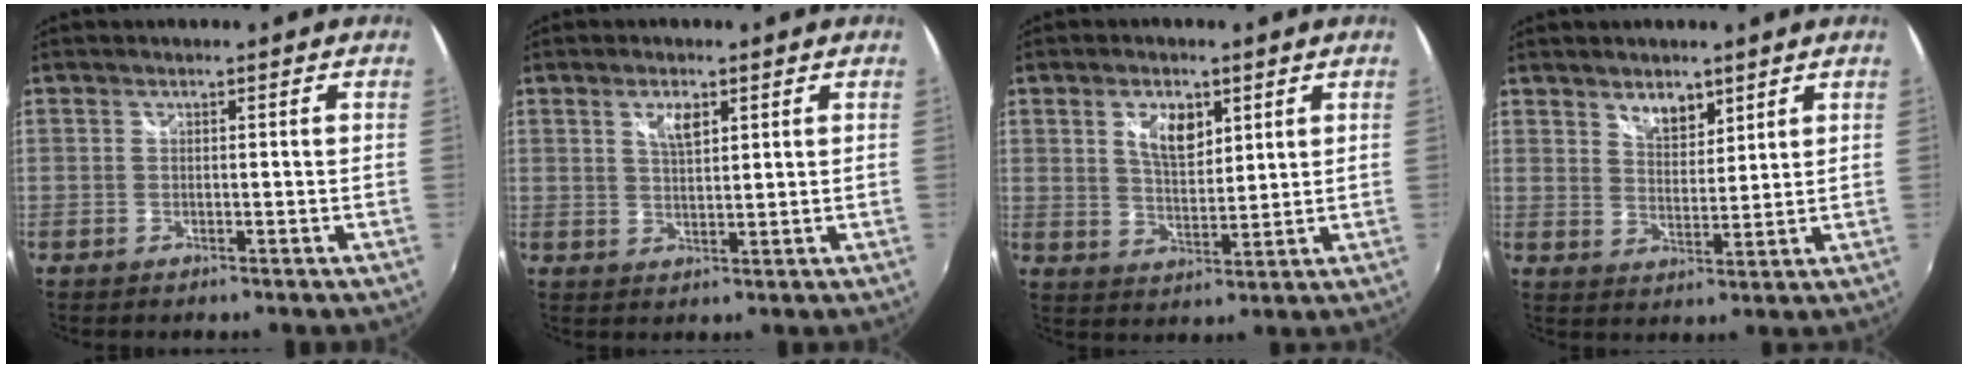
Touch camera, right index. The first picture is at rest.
{"total": 3.7, "force": [1.8, 1.6, 2.8], "torque": [-0.047, 0.001, 0.032]}
{"total": 6.6, "force": [2.9, 3.4, 4.8], "torque": [-0.084, 0.004, 0.054]}
{"total": 4.9, "force": [3.5, 2.4, 2.4], "torque": [-0.032, 0.001, 0.061]}